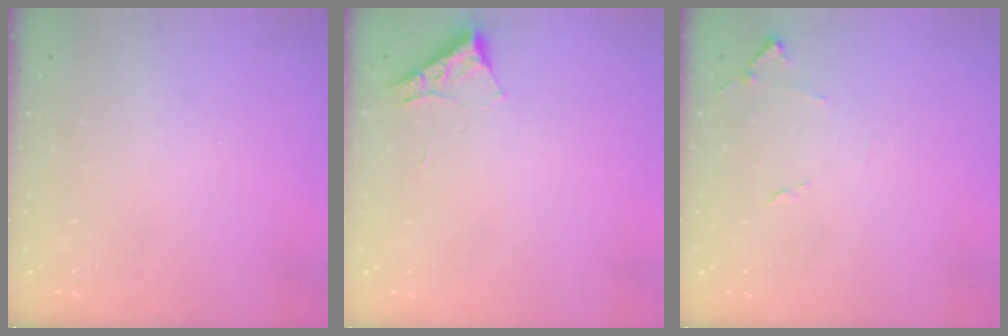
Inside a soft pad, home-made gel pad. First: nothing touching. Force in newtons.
{"total": 3.4, "press": 3.3, "slide": 0.5}
{"total": 7.9, "press": 7.8, "slide": 0.7}